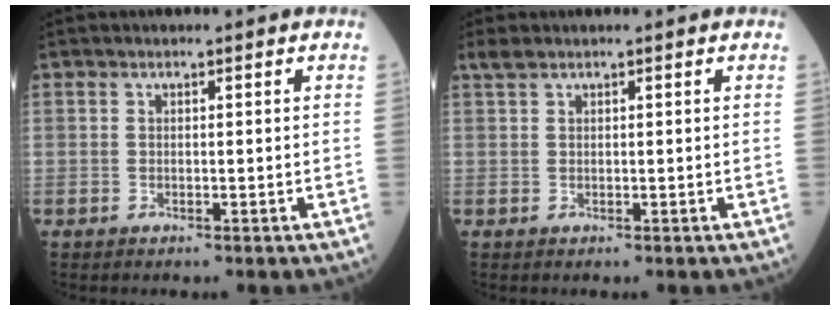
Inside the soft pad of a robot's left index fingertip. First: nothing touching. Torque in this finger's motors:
{"motor_torque": [0.36, -0.21, 0.01, 0.00]}